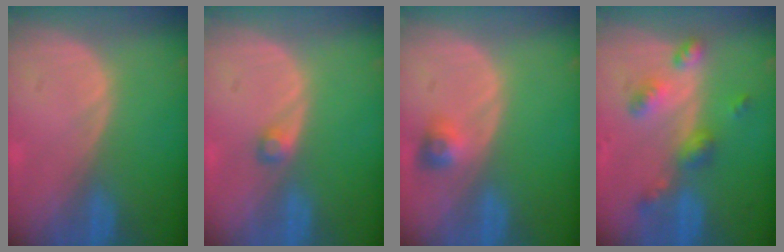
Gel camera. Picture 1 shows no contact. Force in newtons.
{"total": 1.5, "press": 1.4, "slide": 0.2}
{"total": 2.9, "press": 2.6, "slide": 1.2}
{"total": 6.2, "press": 5.5, "slide": 2.9}